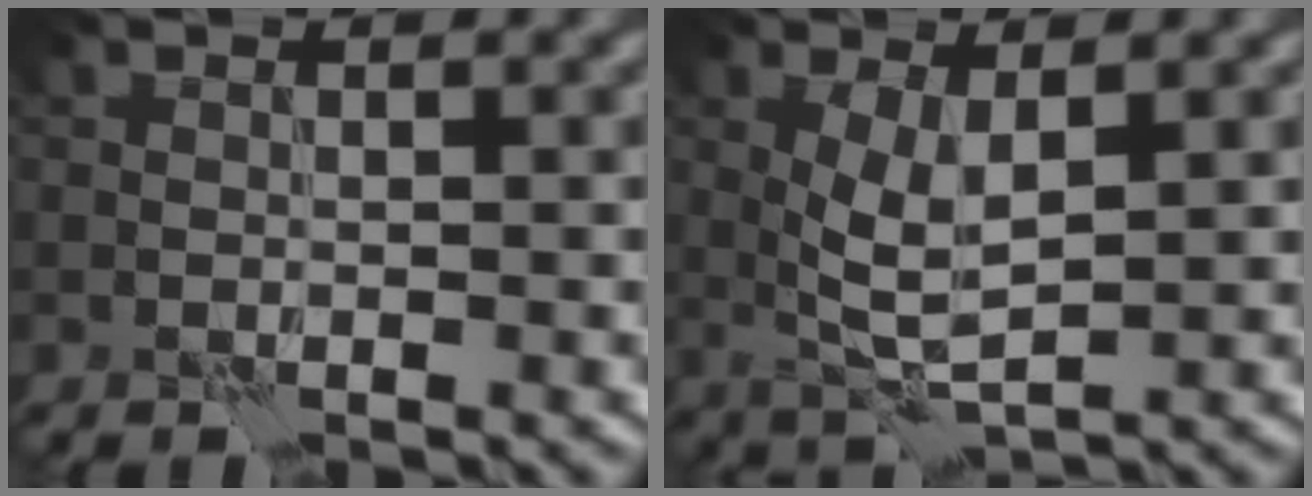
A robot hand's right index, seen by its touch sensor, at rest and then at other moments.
{"total": 3.8, "force": [1.1, 1.1, 3.4], "torque": [-0.071, -0.004, 0.026]}